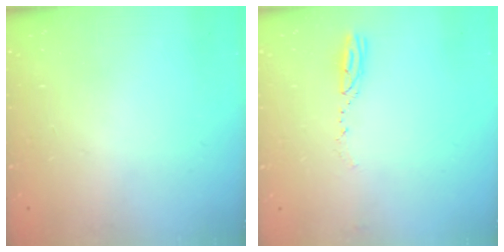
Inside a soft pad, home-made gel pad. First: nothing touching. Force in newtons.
{"total": 3.3, "press": 3.2, "slide": 0.5}